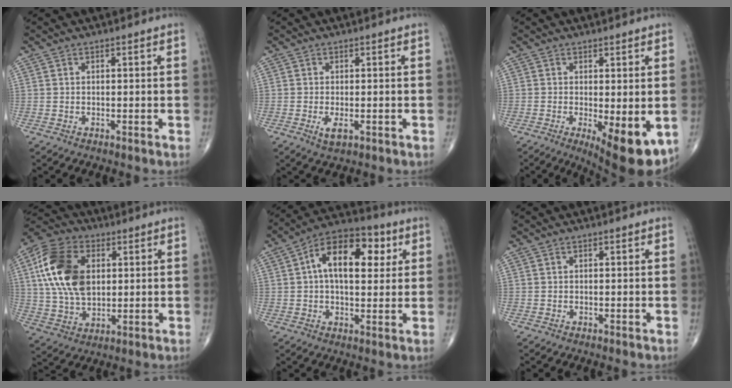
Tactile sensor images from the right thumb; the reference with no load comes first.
{"total": 2.7, "force": [-0.9, 1.2, 2.3], "torque": [-0.041, -0.005, -0.013]}
{"total": 10.1, "force": [-2.9, 3.3, 9.1], "torque": [-0.117, -0.022, -0.032]}
{"total": 17.2, "force": [3.5, 11.1, 12.7], "torque": [-0.237, 0.001, 0.063]}
{"total": 14.7, "force": [3.7, 8.1, 11.7], "torque": [-0.163, 0.016, 0.050]}
{"total": 0.0}